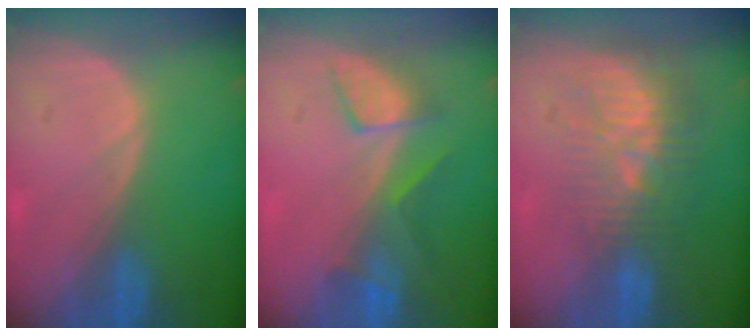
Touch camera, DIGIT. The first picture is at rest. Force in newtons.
{"total": 5.2, "press": 5.0, "slide": 1.2}
{"total": 10.3, "press": 8.9, "slide": 5.1}